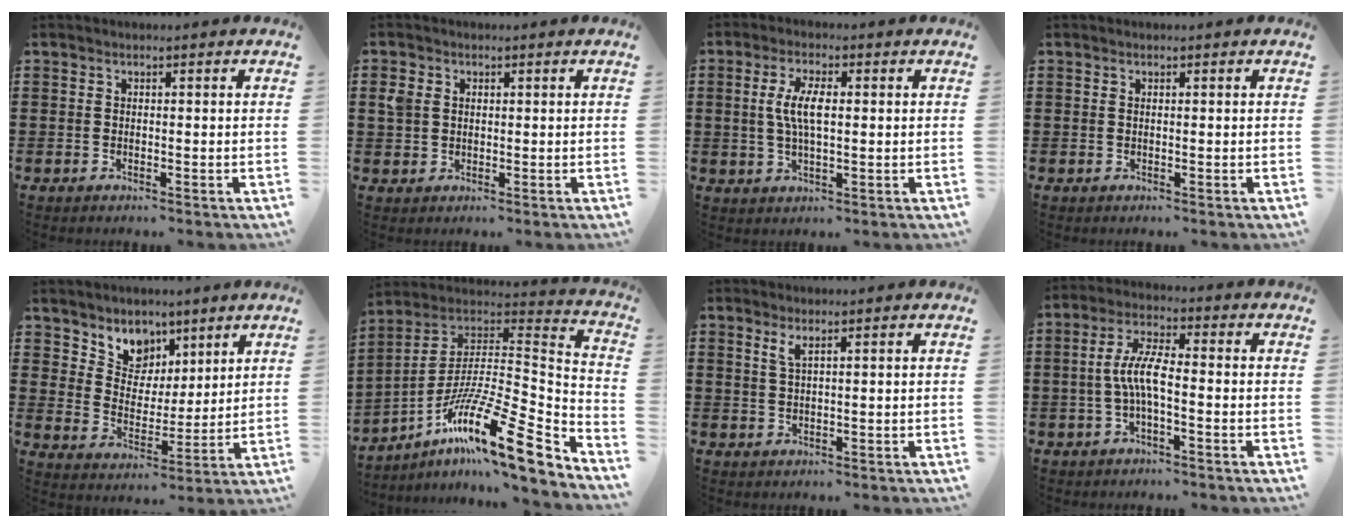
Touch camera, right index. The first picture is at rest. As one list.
[{"total": 2.7, "force": [0.7, 2.1, 1.5], "torque": [-0.043, 0.006, 0.011]}, {"total": 5.8, "force": [0.5, 2.1, 5.4], "torque": [-0.120, 0.002, 0.001]}, {"total": 0.0}, {"total": 6.4, "force": [4.6, 4.5, 0.0], "torque": [-0.034, -0.031, 0.084]}, {"total": 17.8, "force": [-10.7, 2.9, 13.9], "torque": [-0.245, -0.003, -0.192]}, {"total": 1.9, "force": [1.2, 0.3, 1.4], "torque": [-0.031, 0.002, 0.020]}, {"total": 6.2, "force": [-1.0, 1.7, 5.9], "torque": [-0.125, -0.001, -0.025]}]